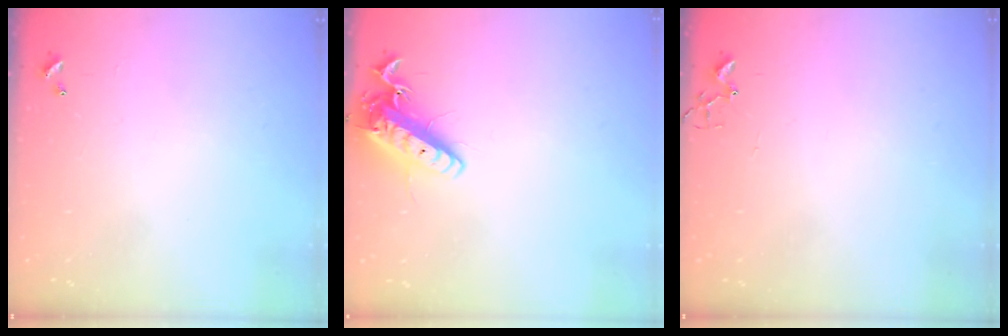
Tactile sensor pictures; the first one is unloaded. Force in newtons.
{"total": 14.7, "press": 14.4, "slide": 2.8}
{"total": 4.0, "press": 3.9, "slide": 0.4}